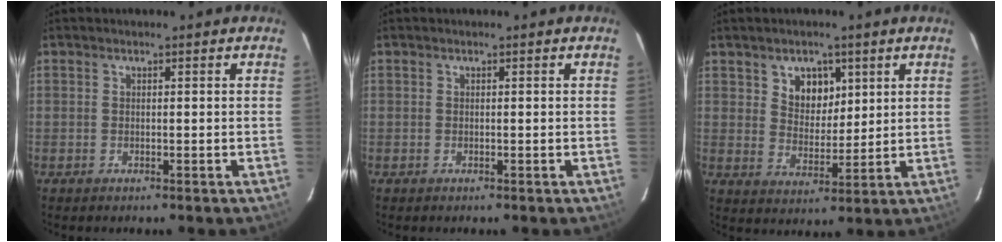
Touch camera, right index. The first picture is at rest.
{"total": 0.0}
{"total": 6.6, "force": [3.2, 4.9, 3.0], "torque": [-0.042, 0.005, 0.062]}